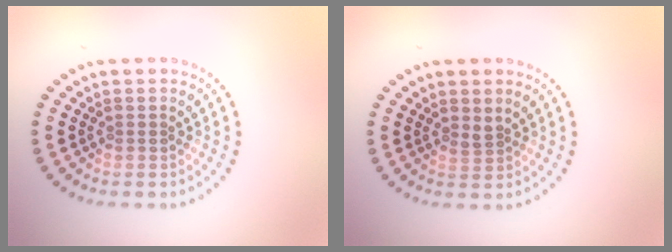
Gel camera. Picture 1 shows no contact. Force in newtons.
{"total": 0.8, "press": 0.4, "slide": 0.6}